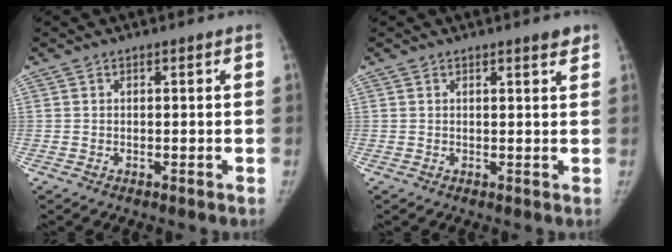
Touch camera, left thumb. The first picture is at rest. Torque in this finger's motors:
{"motor_torque": [0.24, 0.09, 0.33, -0.03, 0.02]}